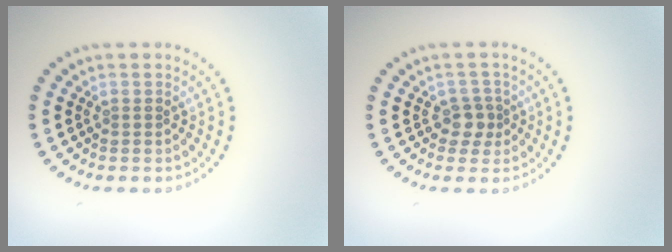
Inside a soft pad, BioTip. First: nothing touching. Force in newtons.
{"total": 1.8, "press": 1.5, "slide": 1.0}